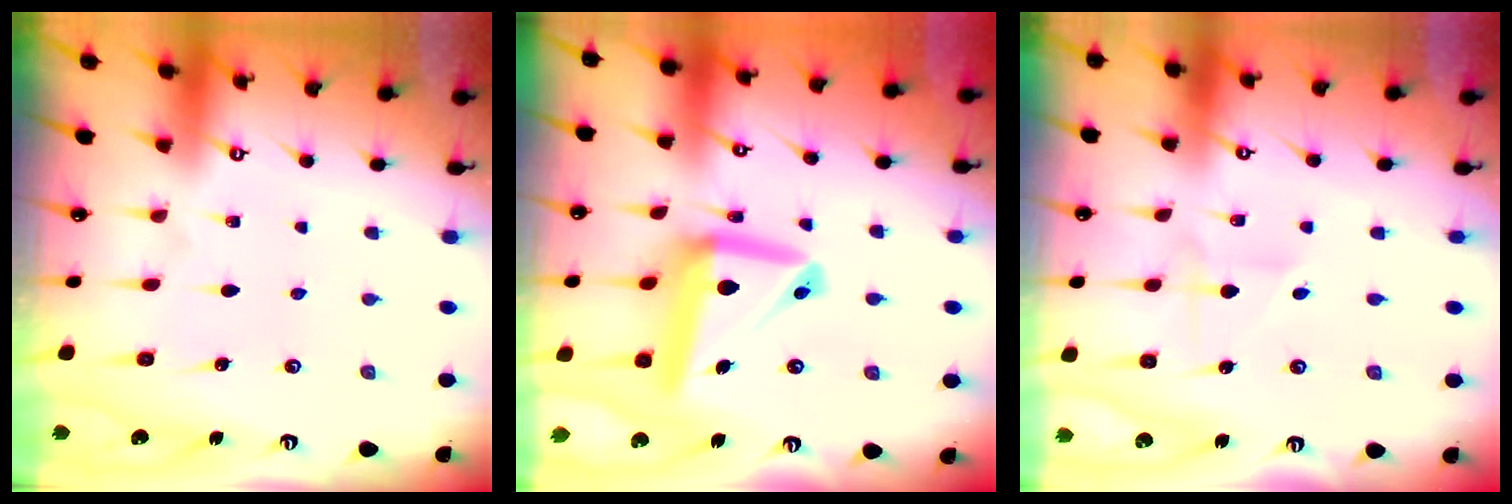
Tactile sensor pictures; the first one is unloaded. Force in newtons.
{"total": 15.4, "press": 15.3, "slide": 1.9}
{"total": 2.4, "press": 2.2, "slide": 0.9}